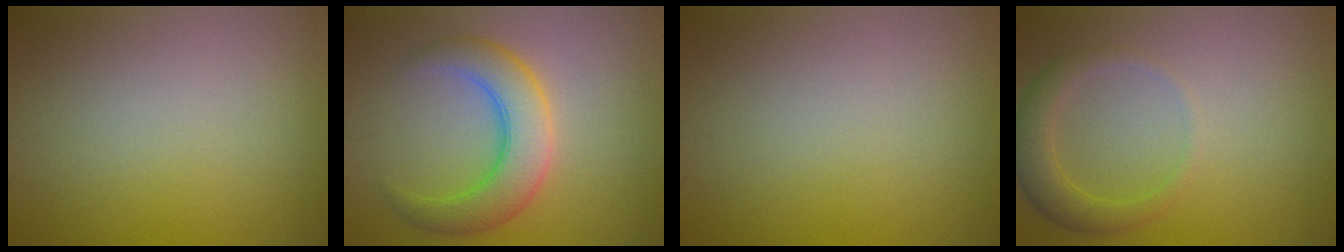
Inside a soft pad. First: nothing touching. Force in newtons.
{"total": 5.9, "press": 5.9, "slide": 0.2}
{"total": 0.0}
{"total": 2.9, "press": 2.9, "slide": 0.1}